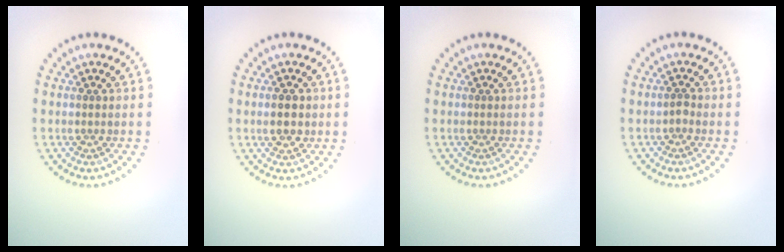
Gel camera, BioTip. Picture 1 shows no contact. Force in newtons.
{"total": 2.0, "press": 2.0, "slide": 0.2}
{"total": 0.0}
{"total": 0.6, "press": 0.5, "slide": 0.3}